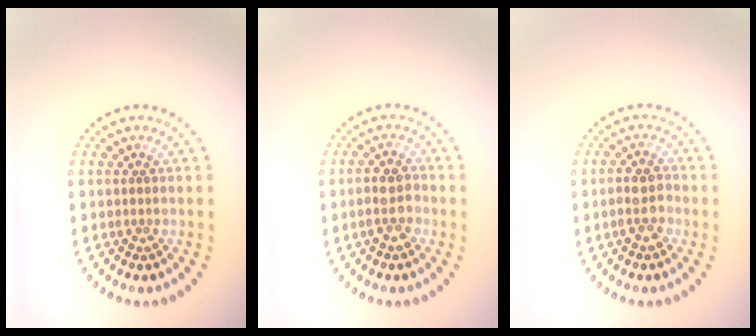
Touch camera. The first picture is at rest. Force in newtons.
{"total": 2.2, "press": 2.1, "slide": 0.6}
{"total": 2.2, "press": 2.1, "slide": 0.6}